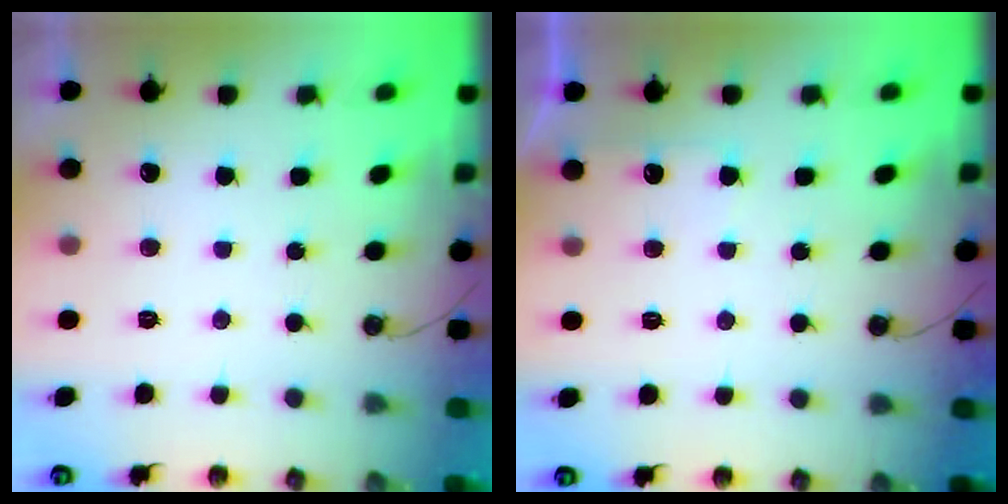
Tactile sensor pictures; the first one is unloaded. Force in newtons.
{"total": 3.2, "press": 3.1, "slide": 0.5}